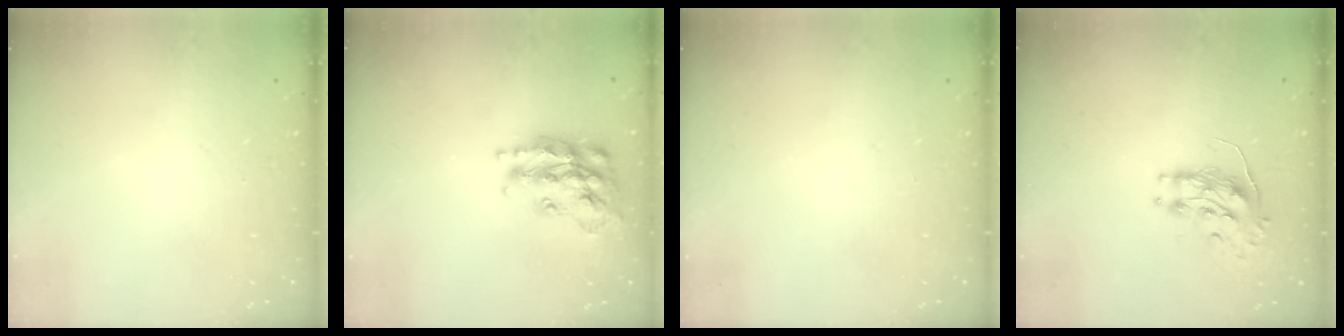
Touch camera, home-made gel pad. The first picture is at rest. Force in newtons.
{"total": 18.2, "press": 18.2, "slide": 1.2}
{"total": 0.0}
{"total": 8.6, "press": 8.6, "slide": 0.3}